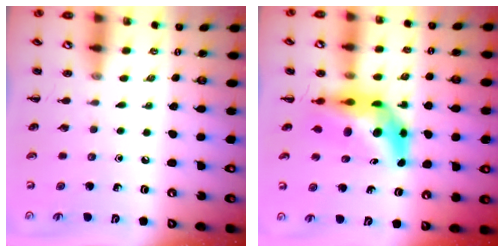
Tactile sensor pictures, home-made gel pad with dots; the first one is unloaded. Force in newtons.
{"total": 9.5, "press": 9.0, "slide": 3.1}